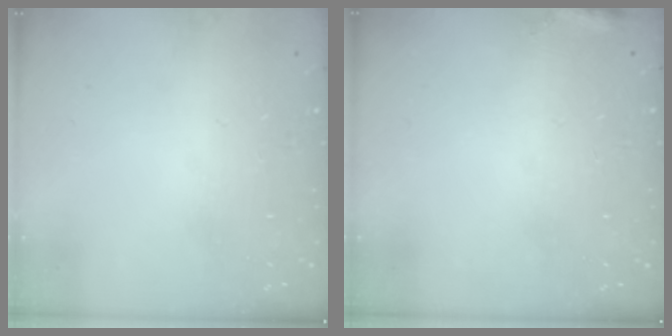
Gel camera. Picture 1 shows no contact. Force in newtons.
{"total": 5.1, "press": 5.0, "slide": 0.8}